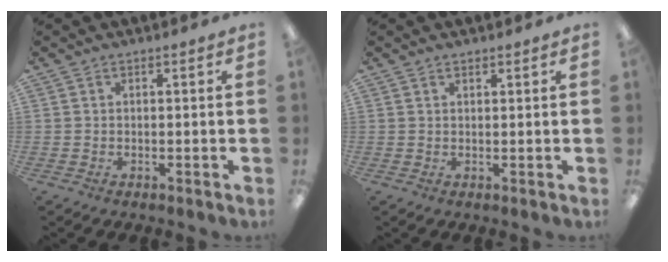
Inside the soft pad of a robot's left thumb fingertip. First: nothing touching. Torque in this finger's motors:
{"motor_torque": [0.02, -0.18, -0.30, -0.06, 0.03]}